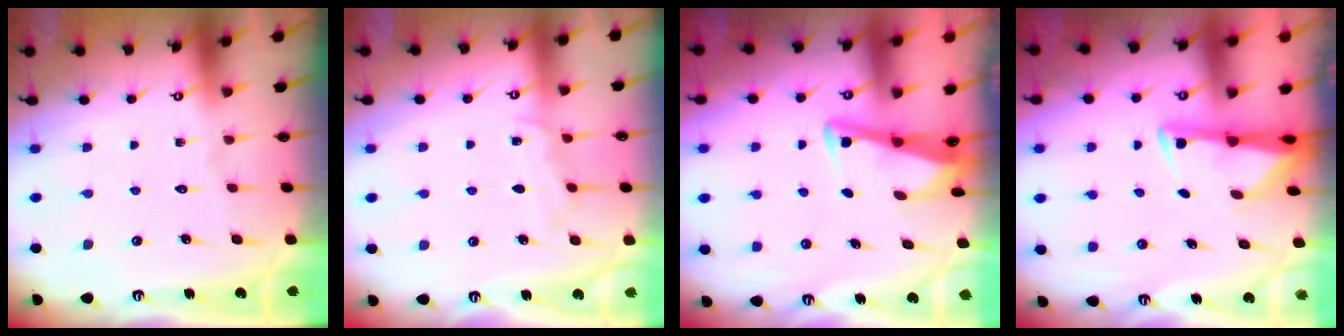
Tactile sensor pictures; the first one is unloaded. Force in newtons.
{"total": 5.6, "press": 5.6, "slide": 0.2}
{"total": 3.4, "press": 3.4, "slide": 0.3}
{"total": 3.0, "press": 2.9, "slide": 0.5}